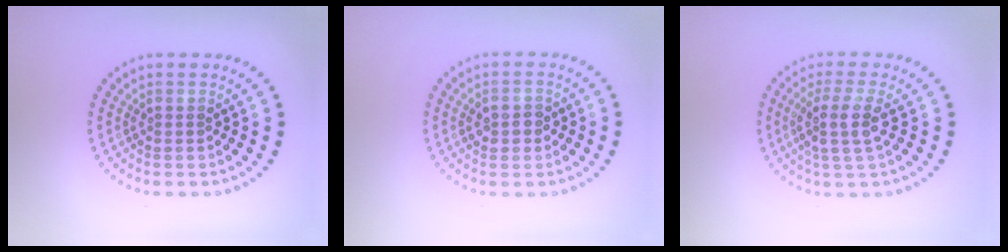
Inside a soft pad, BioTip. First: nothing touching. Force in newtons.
{"total": 1.8, "press": 1.8, "slide": 0.0}
{"total": 3.1, "press": 2.3, "slide": 2.0}